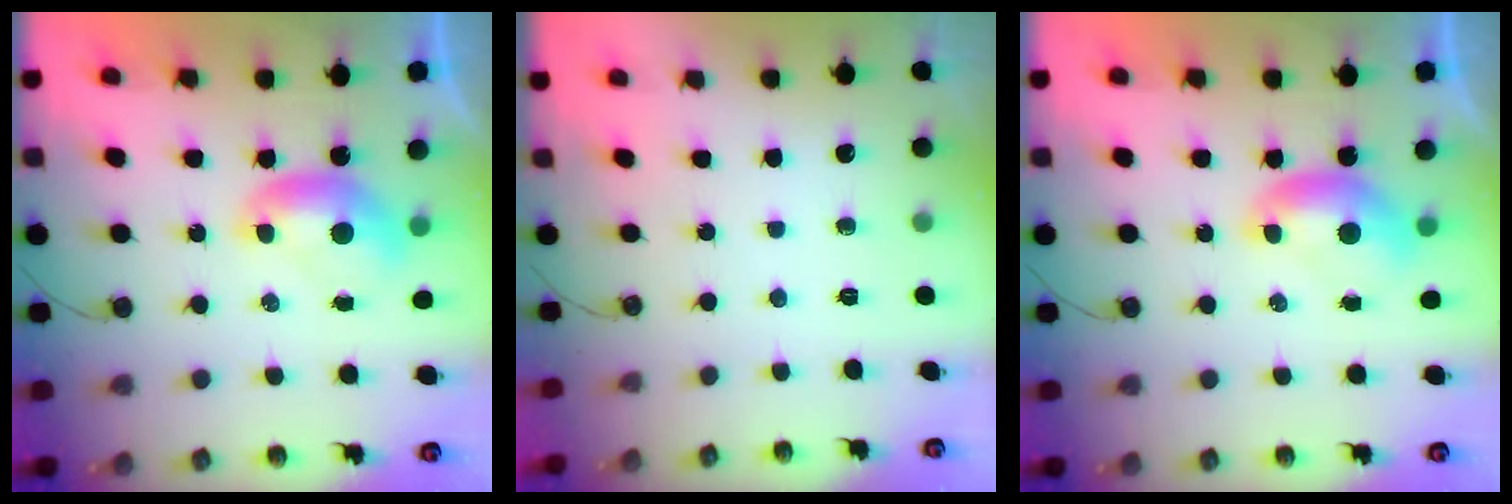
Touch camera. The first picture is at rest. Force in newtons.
{"total": 0.0}
{"total": 0.0}